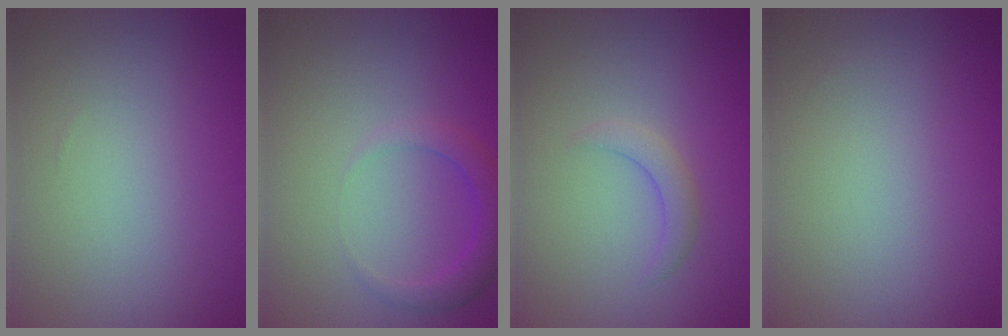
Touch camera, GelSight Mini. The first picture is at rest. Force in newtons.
{"total": 2.6, "press": 2.6, "slide": 0.2}
{"total": 1.7, "press": 1.7, "slide": 0.2}
{"total": 0.0}